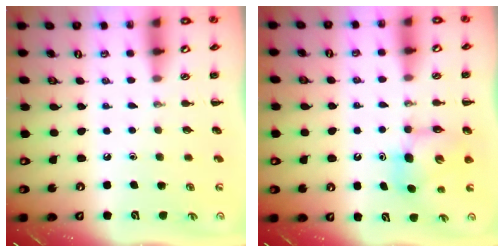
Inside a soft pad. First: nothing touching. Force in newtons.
{"total": 8.1, "press": 7.9, "slide": 1.6}